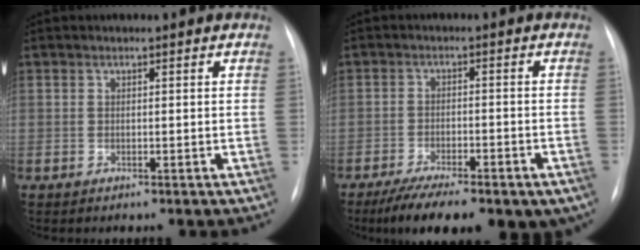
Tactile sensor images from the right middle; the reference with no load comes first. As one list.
[{"total": 16.2, "force": [-11.1, 5.3, 10.4], "torque": [-0.144, -0.009, -0.158]}]